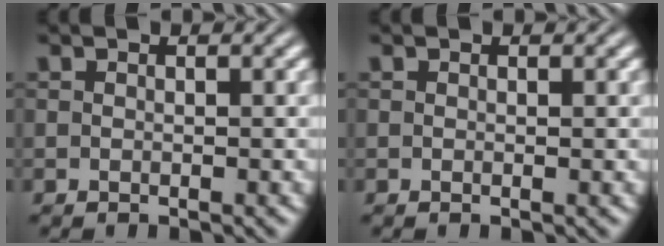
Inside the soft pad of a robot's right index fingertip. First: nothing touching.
{"total": 0.0}